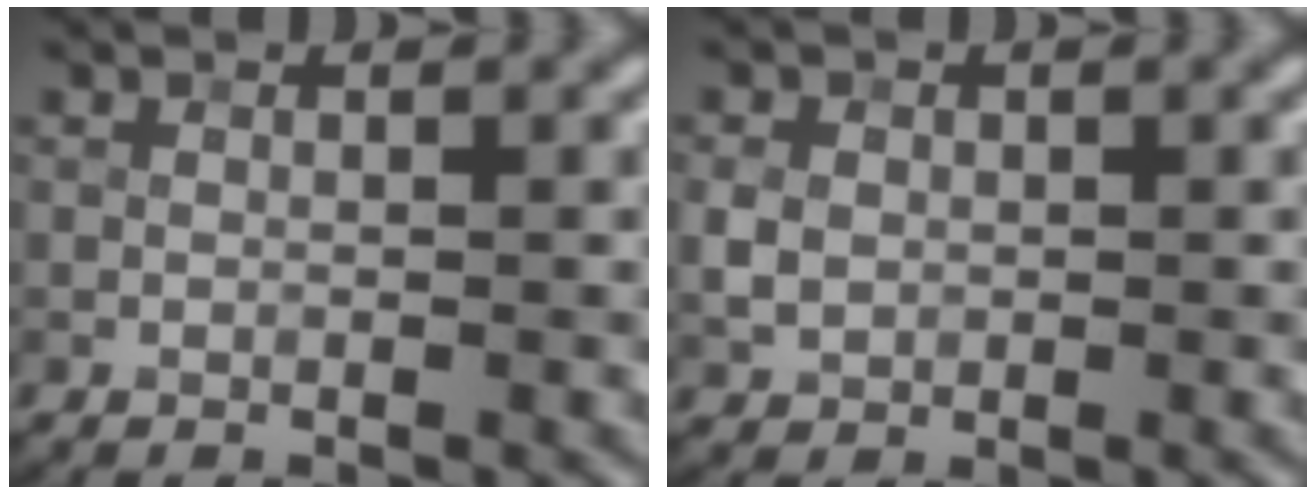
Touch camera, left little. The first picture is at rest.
{"total": 2.0, "force": [0.1, 1.7, 1.0], "torque": [-0.020, -0.001, -0.001]}